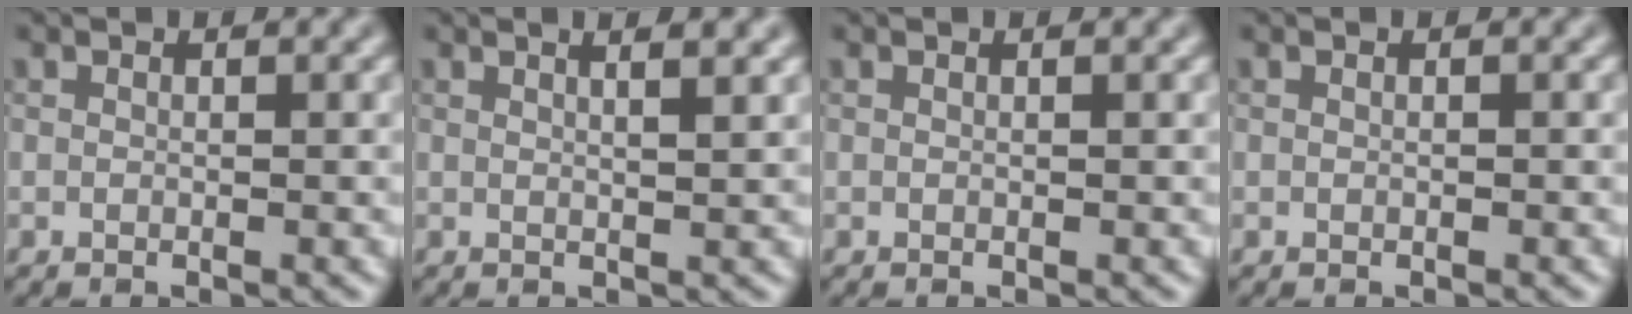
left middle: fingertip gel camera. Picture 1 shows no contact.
{"total": 3.6, "force": [1.9, 1.4, 2.6], "torque": [-0.008, 0.016, -0.005]}
{"total": 0.0}
{"total": 0.0}